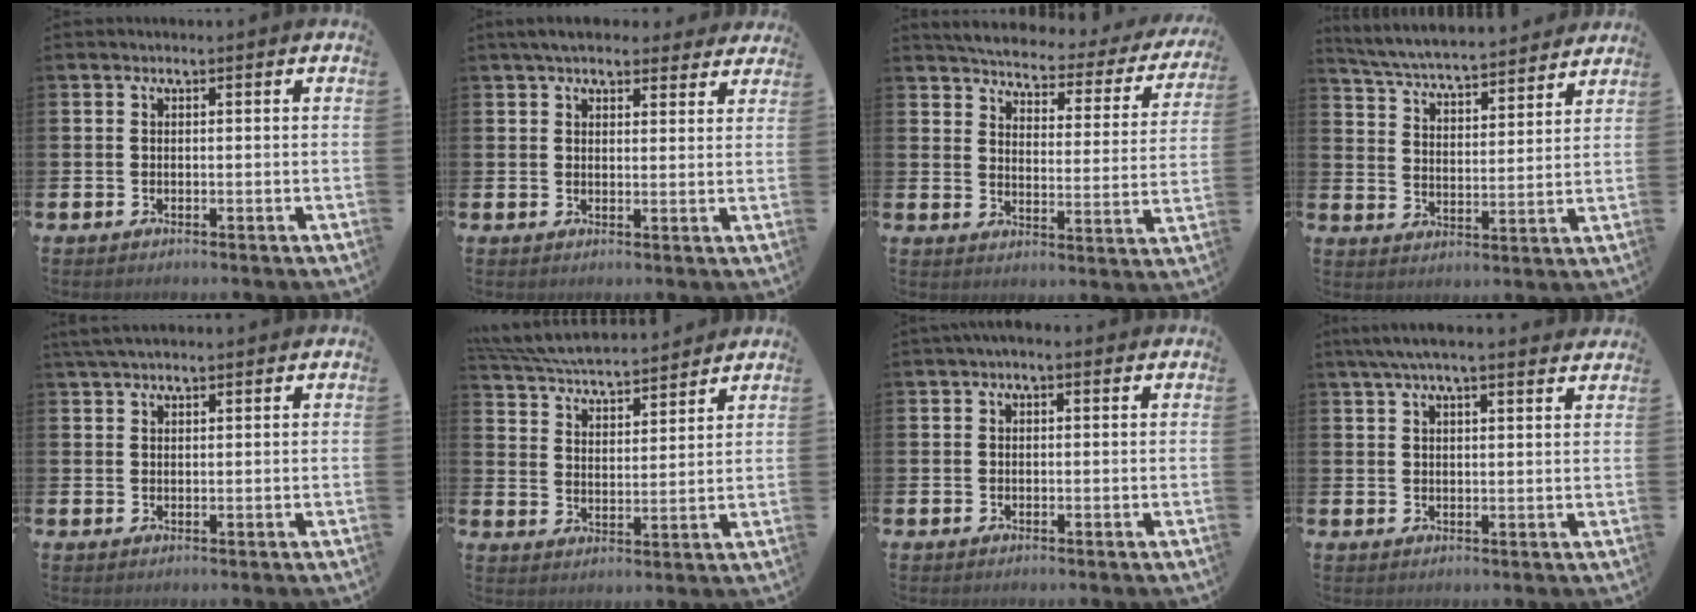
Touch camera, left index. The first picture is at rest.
{"total": 4.9, "force": [4.4, 1.7, 1.4], "torque": [-0.025, -0.016, 0.079]}
{"total": 4.1, "force": [3.9, 0.9, 1.2], "torque": [-0.045, -0.036, 0.057]}
{"total": 6.0, "force": [5.9, 0.4, 1.1], "torque": [-0.046, -0.048, 0.100]}
{"total": 2.8, "force": [2.5, 0.7, 1.3], "torque": [-0.022, -0.002, 0.044]}
{"total": 6.0, "force": [5.9, 0.5, 0.9], "torque": [-0.043, -0.047, 0.102]}
{"total": 1.0, "force": [0.6, 0.5, 0.5], "torque": [-0.004, 0.004, 0.009]}
{"total": 5.4, "force": [4.8, 0.6, 2.4], "torque": [-0.051, -0.011, 0.086]}